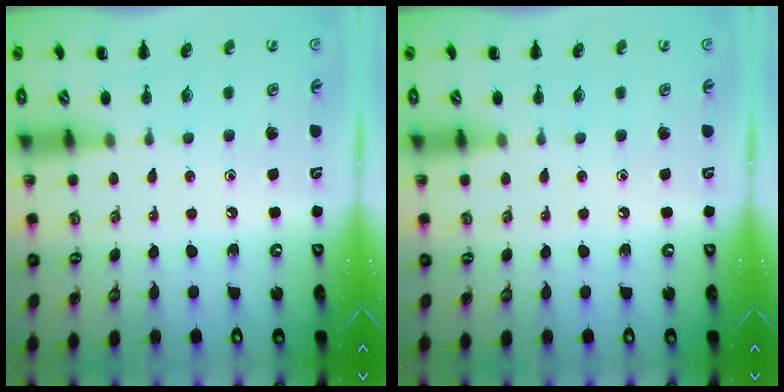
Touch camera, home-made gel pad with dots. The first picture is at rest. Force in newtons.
{"total": 0.0}